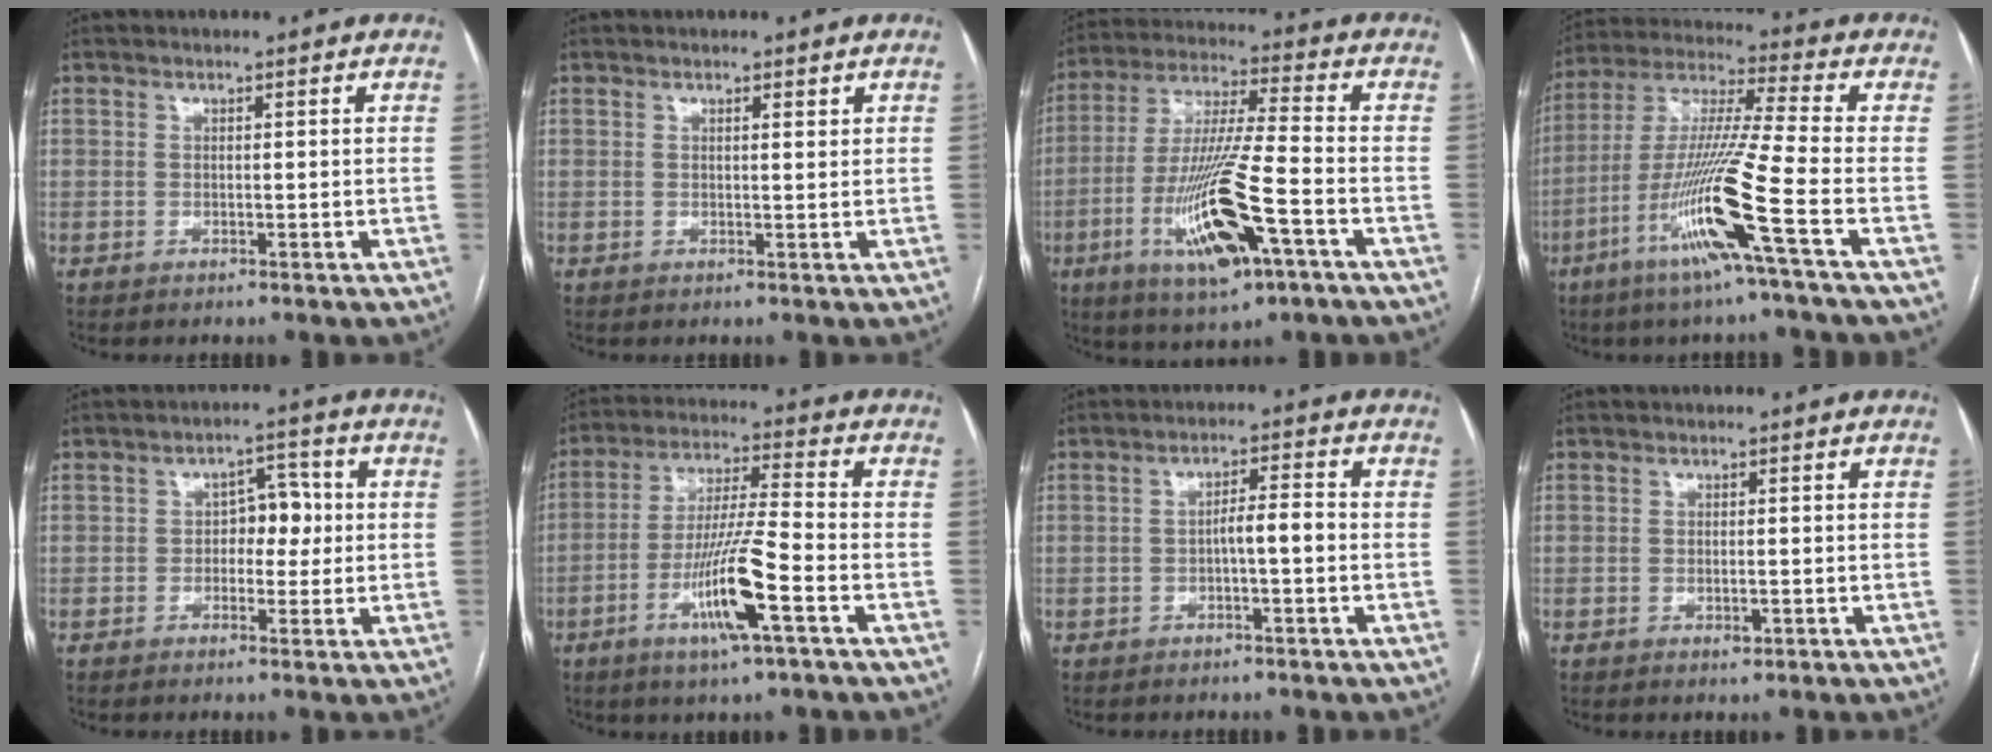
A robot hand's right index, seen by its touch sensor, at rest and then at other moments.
{"total": 1.0, "force": [0.7, 0.2, 0.8], "torque": [-0.014, 0.001, 0.009]}
{"total": 16.7, "force": [-6.4, 2.0, 15.2], "torque": [-0.308, -0.019, -0.108]}
{"total": 15.9, "force": [-6.6, -1.9, 14.3], "torque": [-0.289, -0.021, -0.130]}
{"total": 4.8, "force": [0.0, 3.0, 3.8], "torque": [-0.048, 0.017, -0.002]}
{"total": 12.0, "force": [-4.9, 0.1, 10.9], "torque": [-0.212, -0.010, -0.092]}
{"total": 3.6, "force": [-0.8, 0.6, 3.4], "torque": [-0.051, 0.009, -0.013]}
{"total": 1.3, "force": [-0.4, 0.6, 1.1], "torque": [-0.020, -0.002, -0.003]}